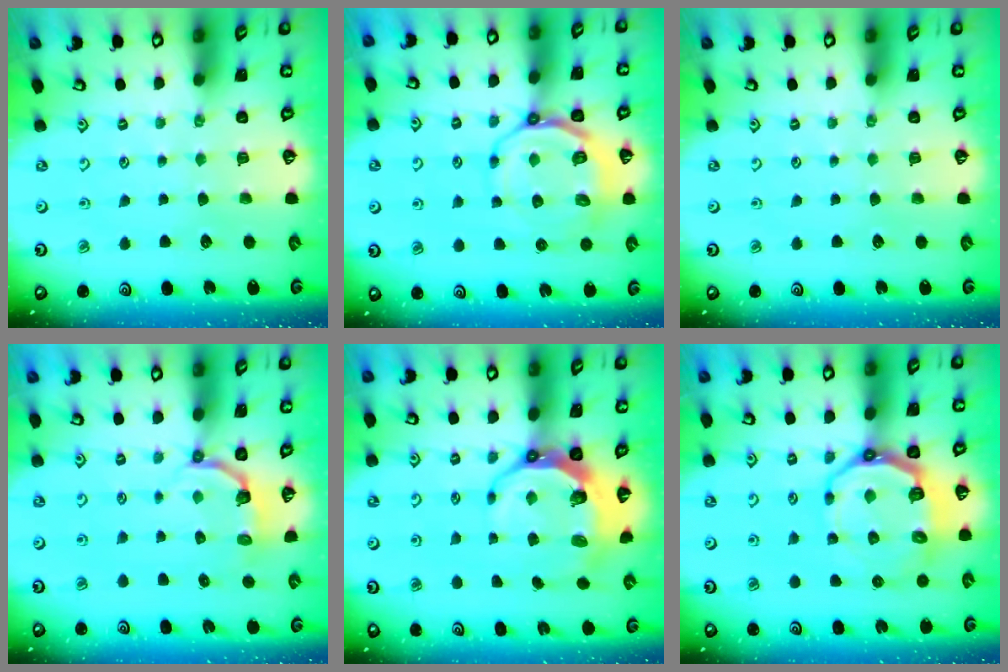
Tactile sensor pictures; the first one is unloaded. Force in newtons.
{"total": 11.1, "press": 10.7, "slide": 3.0}
{"total": 0.0}
{"total": 3.5, "press": 1.8, "slide": 3.1}
{"total": 8.4, "press": 7.3, "slide": 4.2}
{"total": 13.2, "press": 12.6, "slide": 4.2}